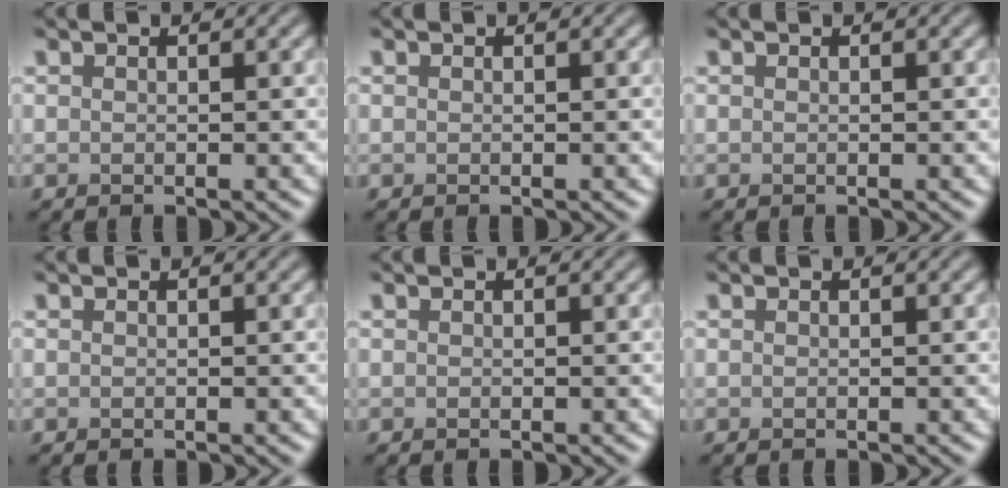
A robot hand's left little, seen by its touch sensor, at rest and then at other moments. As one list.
[{"total": 0.0}, {"total": 0.0}, {"total": 0.0}, {"total": 0.0}, {"total": 0.0}]